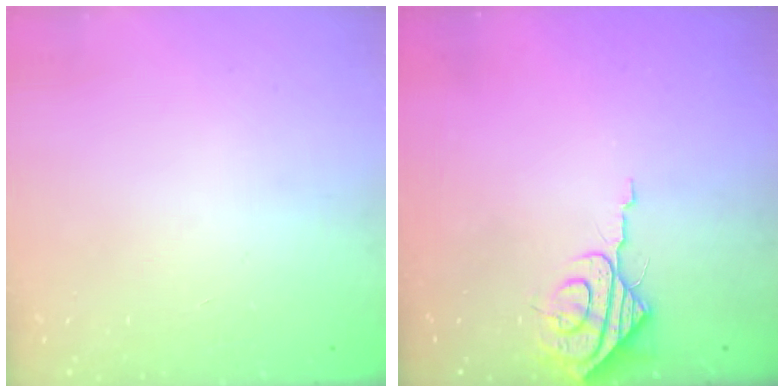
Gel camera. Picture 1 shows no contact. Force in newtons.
{"total": 7.6, "press": 7.5, "slide": 0.7}